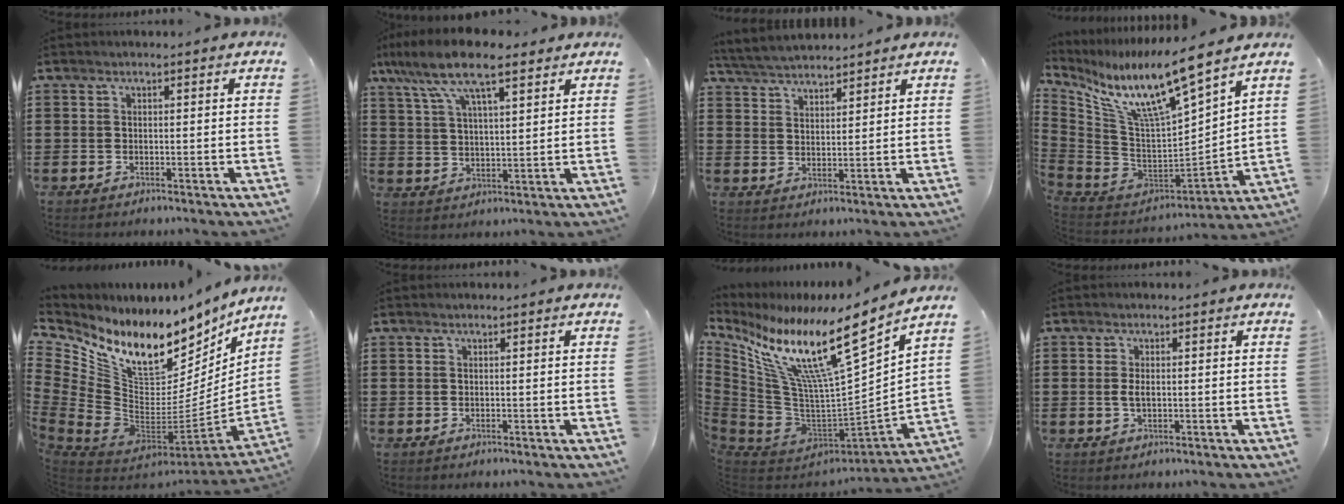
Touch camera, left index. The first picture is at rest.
{"total": 10.6, "force": [7.2, 3.0, 7.1], "torque": [-0.156, -0.007, 0.130]}
{"total": 4.2, "force": [4.1, 0.4, 0.6], "torque": [-0.028, -0.012, 0.075]}
{"total": 12.5, "force": [8.4, 1.4, 9.1], "torque": [-0.194, -0.064, 0.137]}
{"total": 11.4, "force": [8.0, 5.7, 5.8], "torque": [-0.130, -0.076, 0.140]}
{"total": 0.0}
{"total": 15.5, "force": [9.3, 2.3, 12.1], "torque": [-0.242, -0.069, 0.146]}
{"total": 1.7, "force": [0.0, 0.7, 1.6], "torque": [-0.039, -0.001, -0.003]}